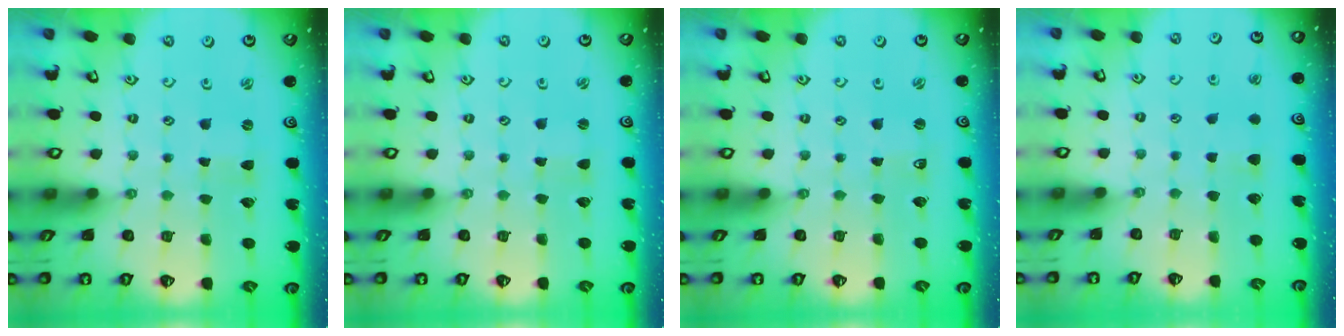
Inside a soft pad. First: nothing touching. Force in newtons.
{"total": 0.0}
{"total": 1.2, "press": 1.2, "slide": 0.2}
{"total": 3.7, "press": 3.6, "slide": 0.6}